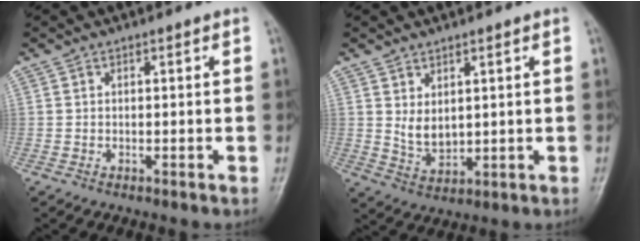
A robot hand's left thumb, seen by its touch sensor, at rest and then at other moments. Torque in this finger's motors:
{"motor_torque": [-0.03, 0.20, 0.26, -0.13, 0.02]}